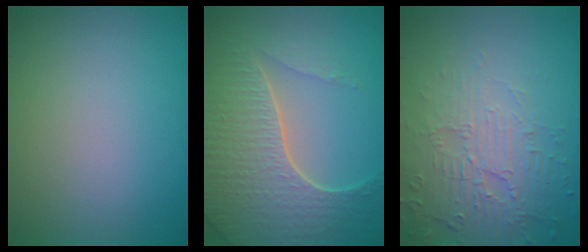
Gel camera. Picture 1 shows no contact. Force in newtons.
{"total": 7.4, "press": 5.3, "slide": 5.2}
{"total": 4.3, "press": 3.8, "slide": 2.0}